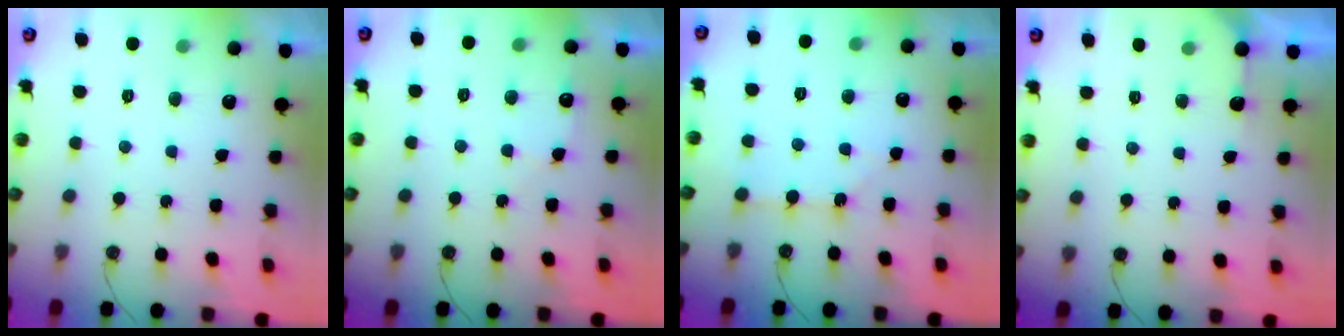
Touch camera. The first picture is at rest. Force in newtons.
{"total": 4.6, "press": 4.5, "slide": 0.5}
{"total": 2.3, "press": 2.2, "slide": 0.4}
{"total": 2.3, "press": 2.3, "slide": 0.3}